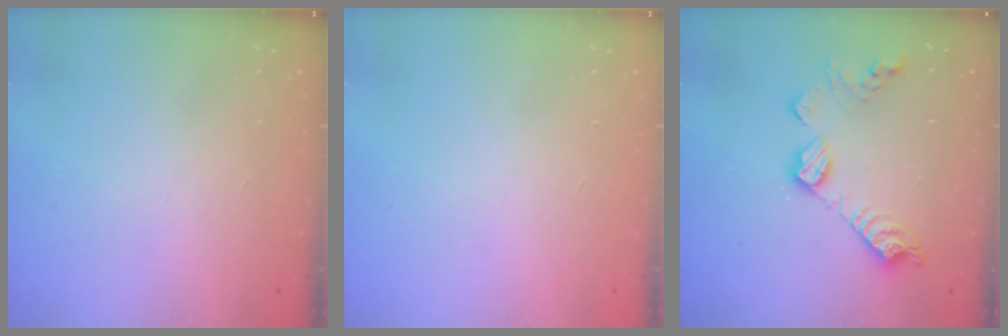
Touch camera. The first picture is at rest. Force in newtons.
{"total": 0.0}
{"total": 12.1, "press": 12.1, "slide": 0.5}